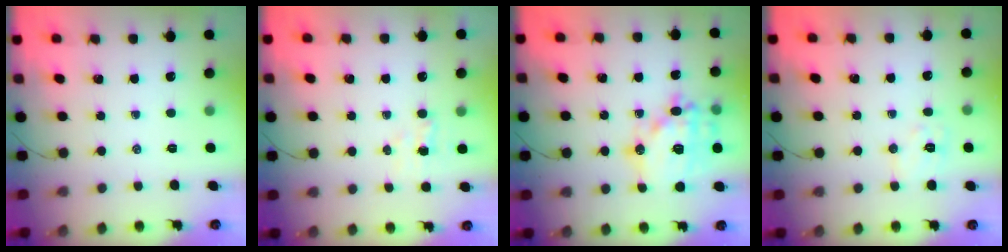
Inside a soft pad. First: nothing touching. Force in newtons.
{"total": 3.4, "press": 3.3, "slide": 0.9}
{"total": 18.1, "press": 17.9, "slide": 2.3}
{"total": 6.8, "press": 6.7, "slide": 0.9}